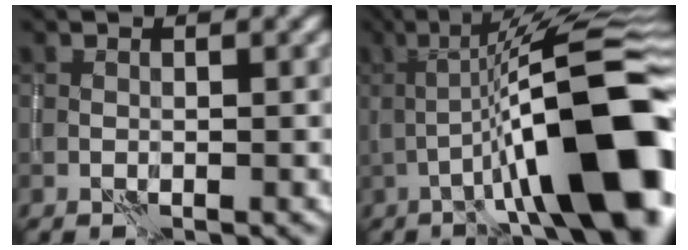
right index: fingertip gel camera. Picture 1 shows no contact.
{"total": 14.2, "force": [-3.5, 2.8, 13.5], "torque": [-0.201, 0.025, -0.054]}